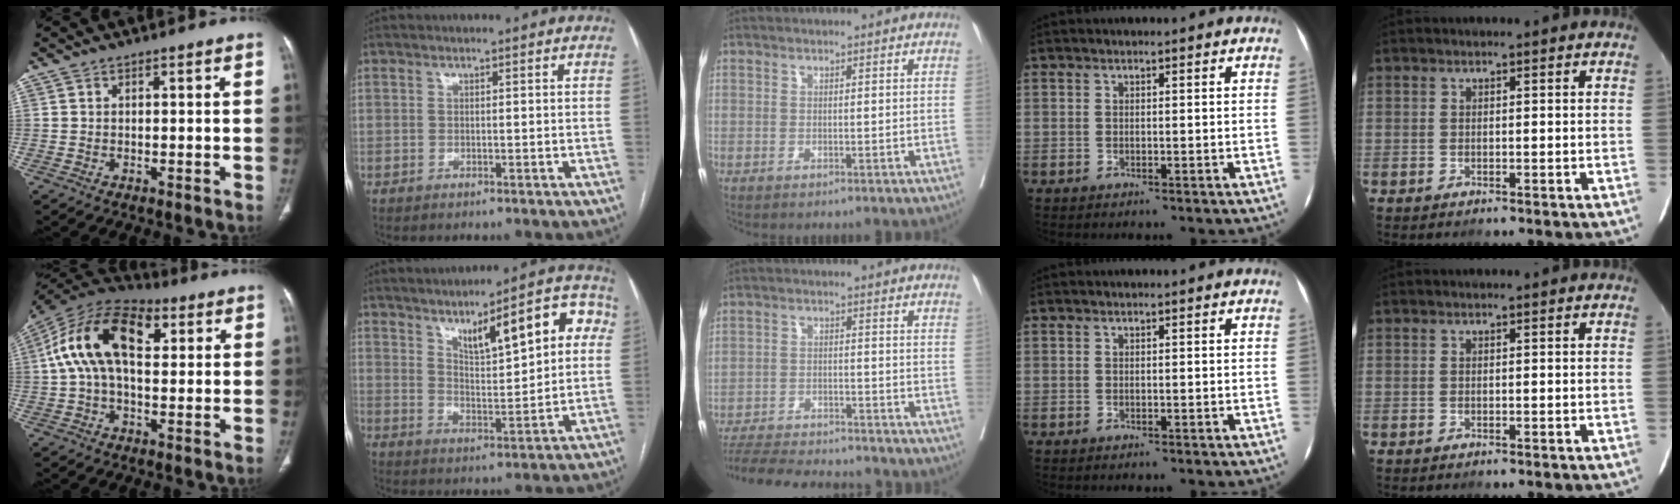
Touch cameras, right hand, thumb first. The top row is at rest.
{"thumb": {"total": 17.3, "force": [3.9, 9.5, 13.9], "torque": [-0.252, 0.037, 0.060]}, "index": {"total": 12.8, "force": [5.1, 3.4, 11.2], "torque": [-0.154, 0.020, 0.079]}, "middle": {"total": 17.0, "force": [-15.6, 2.5, 6.2], "torque": [-0.122, -0.017, -0.223]}}